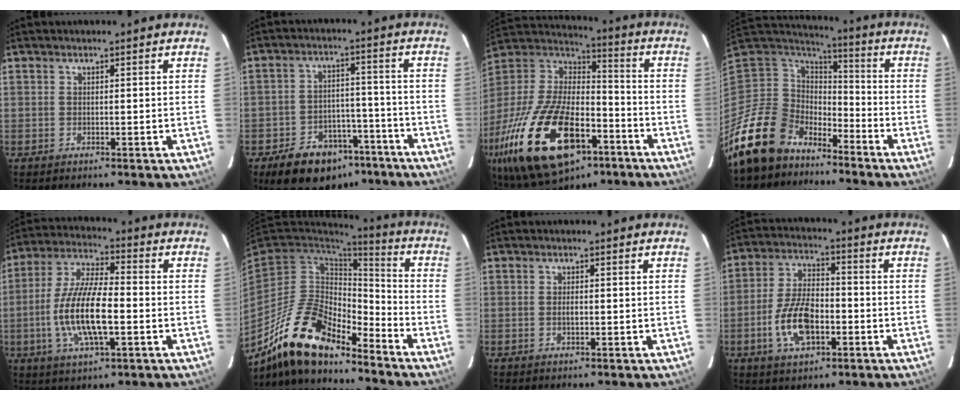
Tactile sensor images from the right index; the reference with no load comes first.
{"total": 14.7, "force": [-10.0, 8.8, 6.2], "torque": [-0.135, 0.024, -0.129]}
{"total": 31.7, "force": [-15.2, 15.8, 22.8], "torque": [-0.474, -0.031, -0.250]}
{"total": 15.0, "force": [-11.7, 8.9, 3.0], "torque": [-0.096, 0.019, -0.214]}
{"total": 14.6, "force": [-3.2, 4.6, 13.5], "torque": [-0.276, -0.004, -0.060]}
{"total": 17.6, "force": [-13.9, 5.9, 9.0], "torque": [-0.186, -0.005, -0.257]}
{"total": 1.1, "force": [-0.2, 0.5, 1.0], "torque": [-0.018, -0.001, -0.004]}
{"total": 11.3, "force": [-3.7, 5.8, 8.9], "torque": [-0.185, 0.007, -0.062]}